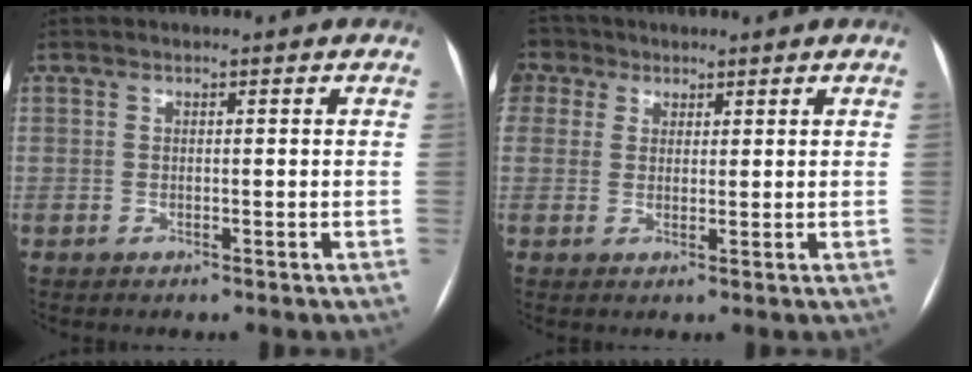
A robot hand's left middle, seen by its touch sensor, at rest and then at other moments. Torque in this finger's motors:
{"motor_torque": [1.44, -0.69, 1.06, 0.21]}